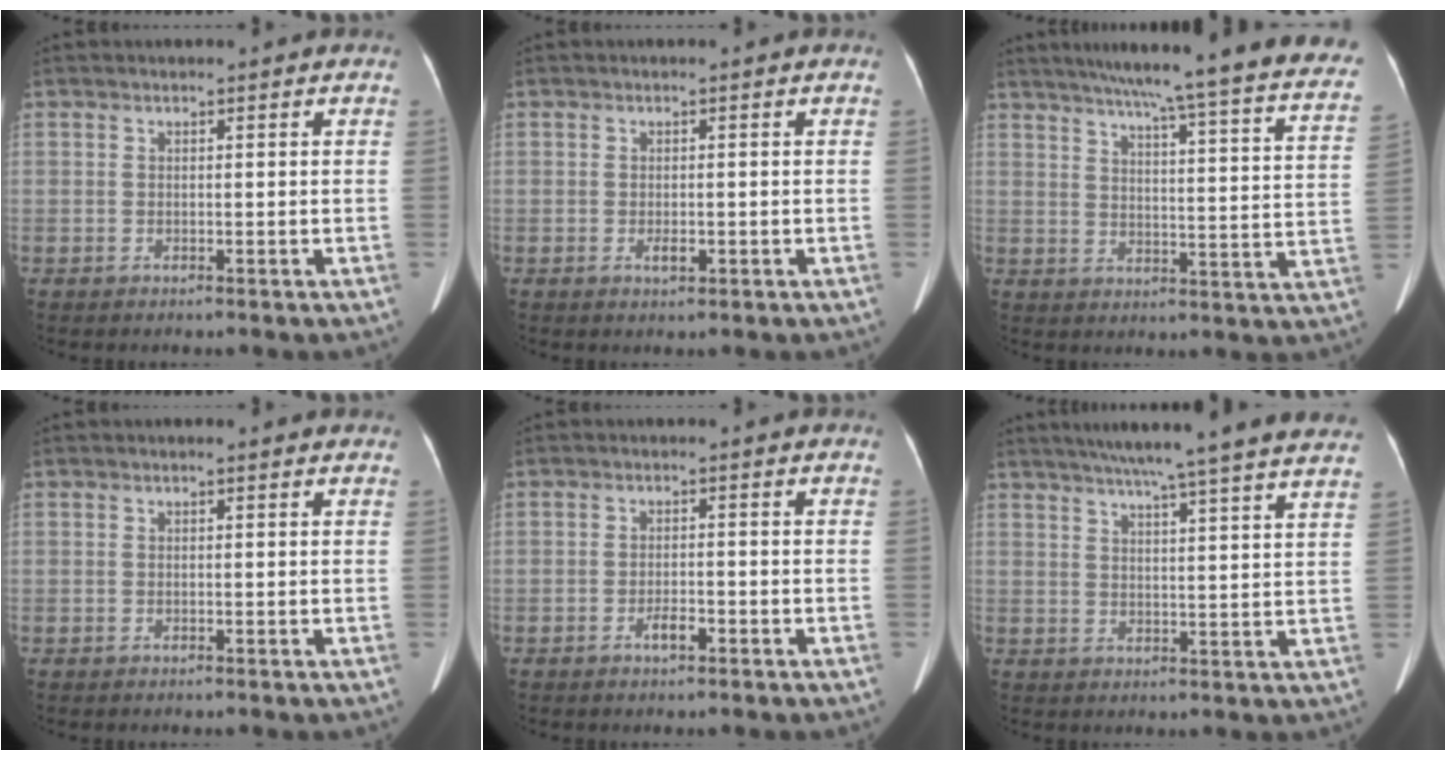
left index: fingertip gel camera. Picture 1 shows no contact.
{"total": 1.4, "force": [-0.5, 0.7, 1.1], "torque": [-0.020, 0.000, -0.008]}
{"total": 29.9, "force": [26.1, 1.0, 14.6], "torque": [-0.185, -0.069, 0.306]}
{"total": 0.7, "force": [0.4, 0.2, 0.5], "torque": [-0.011, 0.006, 0.000]}
{"total": 2.2, "force": [-1.3, 0.7, 1.6], "torque": [-0.028, 0.002, -0.024]}
{"total": 22.1, "force": [19.2, -0.5, 10.8], "torque": [-0.170, -0.009, 0.238]}